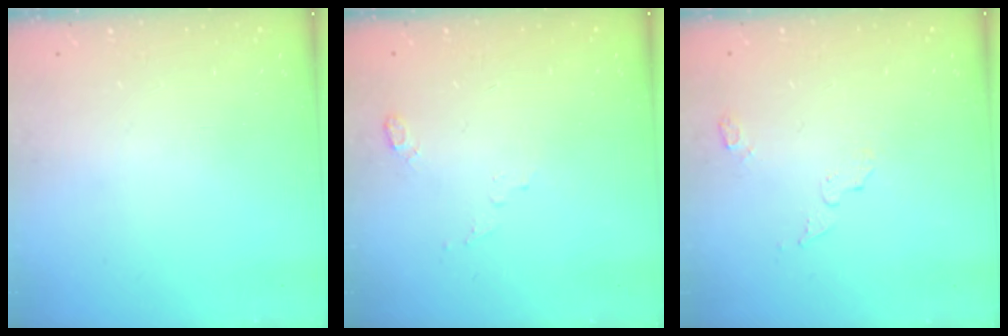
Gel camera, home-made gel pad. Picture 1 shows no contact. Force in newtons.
{"total": 4.7, "press": 4.7, "slide": 0.5}
{"total": 4.1, "press": 4.1, "slide": 0.4}